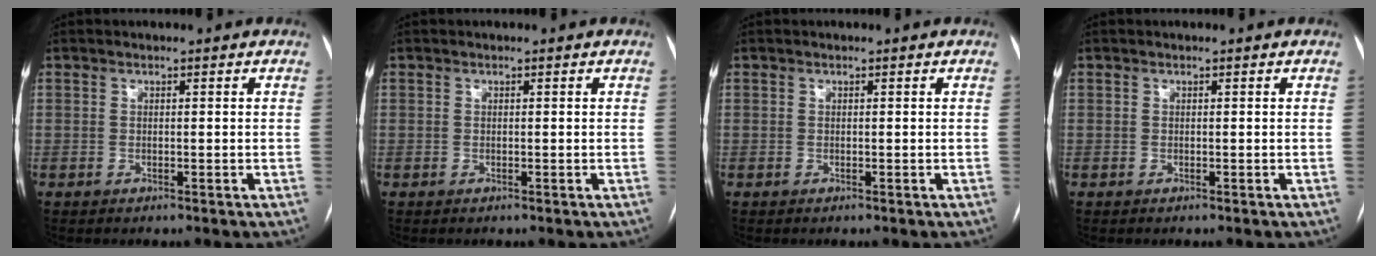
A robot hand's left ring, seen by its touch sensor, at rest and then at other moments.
{"total": 0.0}
{"total": 0.0}
{"total": 0.0}